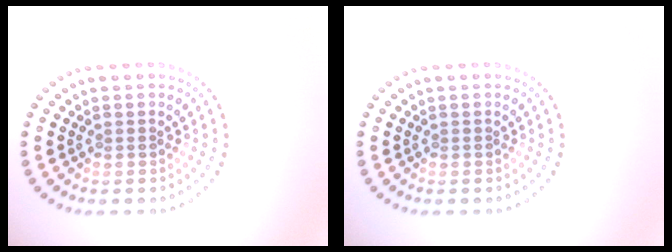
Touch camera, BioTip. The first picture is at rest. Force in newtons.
{"total": 0.0}